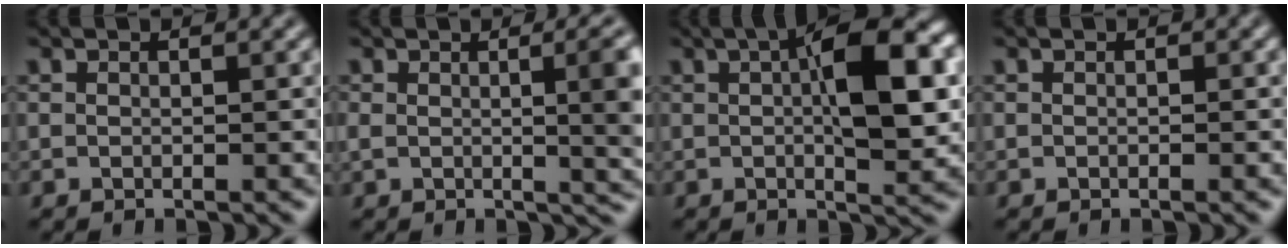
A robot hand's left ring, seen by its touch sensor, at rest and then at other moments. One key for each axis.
{"total": 8.4, "fx": 0.9, "fy": 3.9, "fz": 7.4, "tx": -0.053, "ty": 0.007, "tz": 0.020}
{"total": 8.5, "fx": 1.5, "fy": 2.6, "fz": 7.9, "tx": -0.111, "ty": 0.016, "tz": 0.024}
{"total": 0.0}